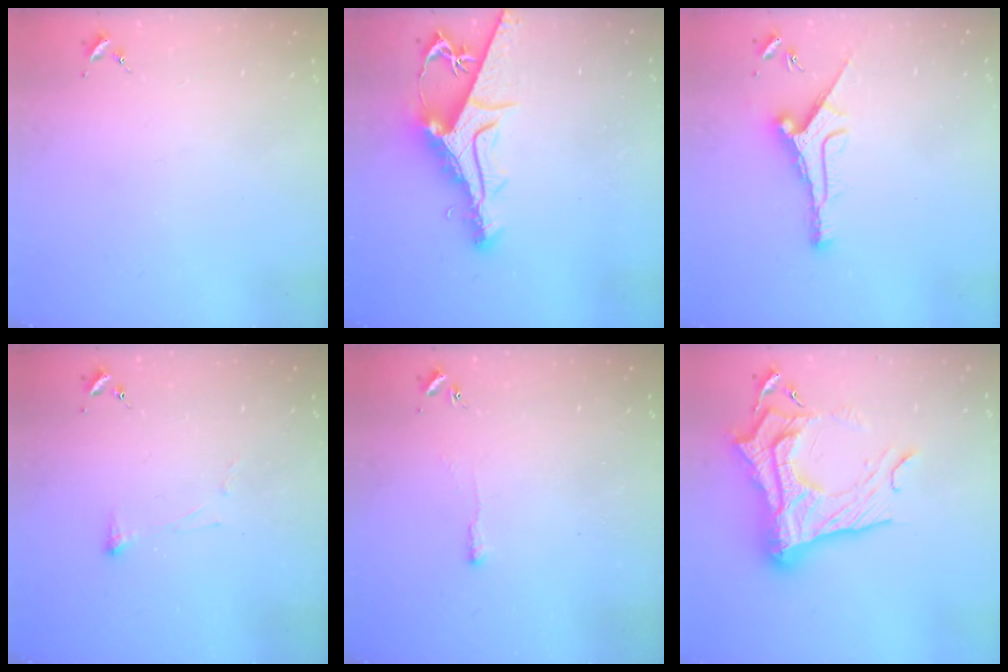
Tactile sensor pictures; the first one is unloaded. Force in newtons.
{"total": 12.8, "press": 12.7, "slide": 1.2}
{"total": 10.4, "press": 10.3, "slide": 0.4}
{"total": 3.4, "press": 3.3, "slide": 0.7}
{"total": 2.5, "press": 2.5, "slide": 0.5}
{"total": 26.5, "press": 26.4, "slide": 2.0}